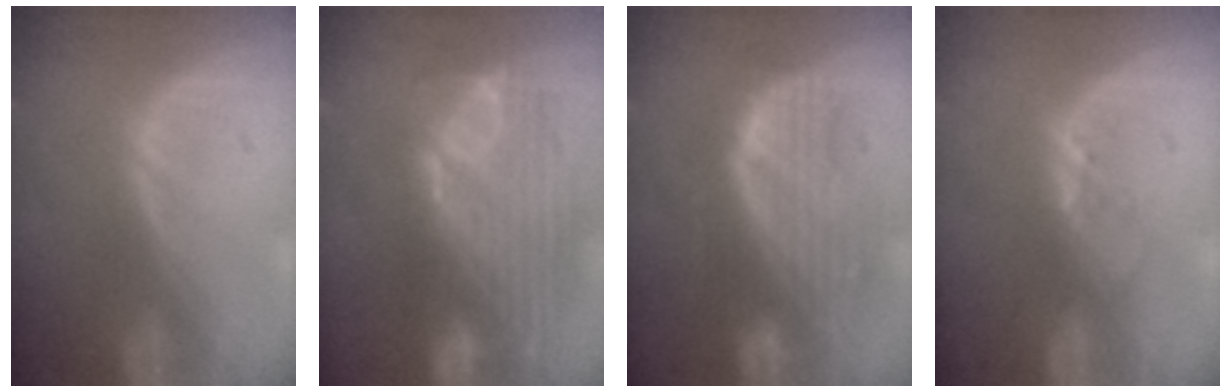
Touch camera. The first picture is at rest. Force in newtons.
{"total": 12.5, "press": 10.6, "slide": 6.7}
{"total": 10.1, "press": 8.8, "slide": 4.9}
{"total": 2.0, "press": 1.9, "slide": 0.4}